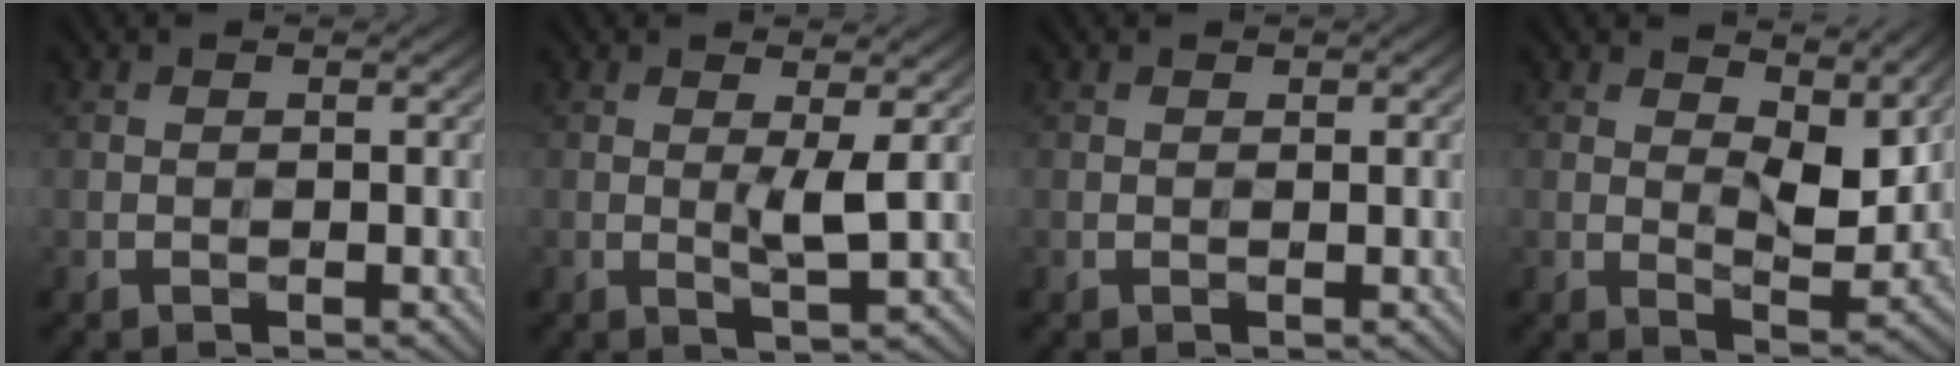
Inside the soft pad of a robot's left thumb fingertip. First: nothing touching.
{"total": 2.8, "force": [0.5, 0.2, 2.7], "torque": [-0.056, -0.005, 0.009]}
{"total": 0.6, "force": [0.5, 0.2, 0.4], "torque": [-0.005, 0.002, 0.008]}
{"total": 7.9, "force": [4.3, 3.2, 5.8], "torque": [-0.099, -0.010, 0.072]}